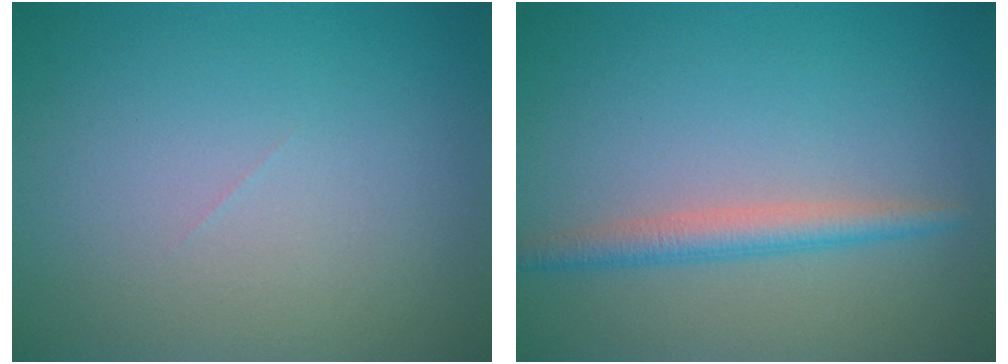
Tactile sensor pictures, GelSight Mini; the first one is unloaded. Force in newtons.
{"total": 2.4, "press": 2.4, "slide": 0.1}